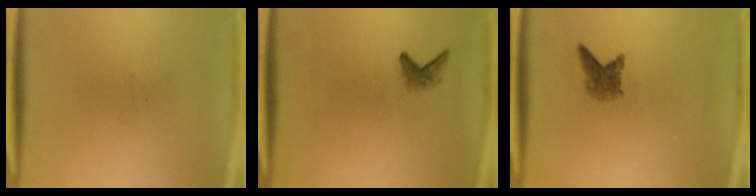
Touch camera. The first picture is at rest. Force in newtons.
{"total": 1.4}
{"total": 2.3}